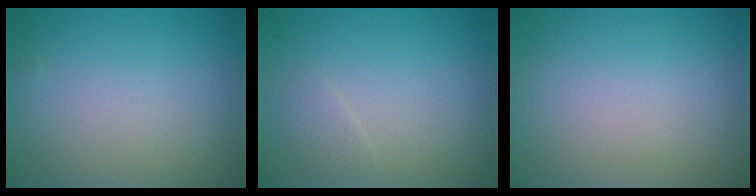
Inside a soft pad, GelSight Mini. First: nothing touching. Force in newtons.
{"total": 0.9, "press": 0.9, "slide": 0.0}
{"total": 0.0}